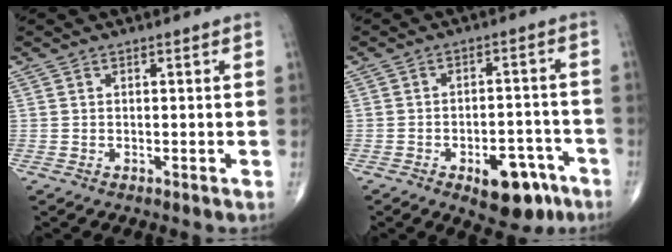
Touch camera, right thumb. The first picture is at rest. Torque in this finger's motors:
{"motor_torque": [2.77, 2.24, 0.59, -0.75, 0.04]}